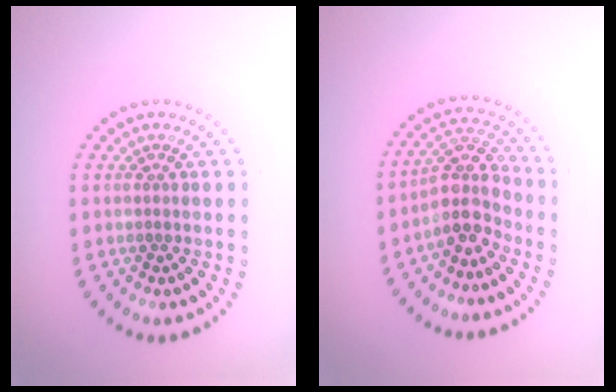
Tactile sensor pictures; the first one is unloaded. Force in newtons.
{"total": 3.7, "press": 3.0, "slide": 2.2}